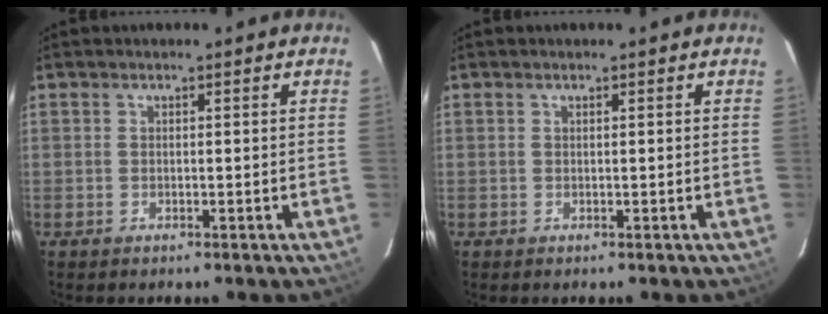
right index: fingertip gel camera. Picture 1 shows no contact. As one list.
[{"total": 0.0}]